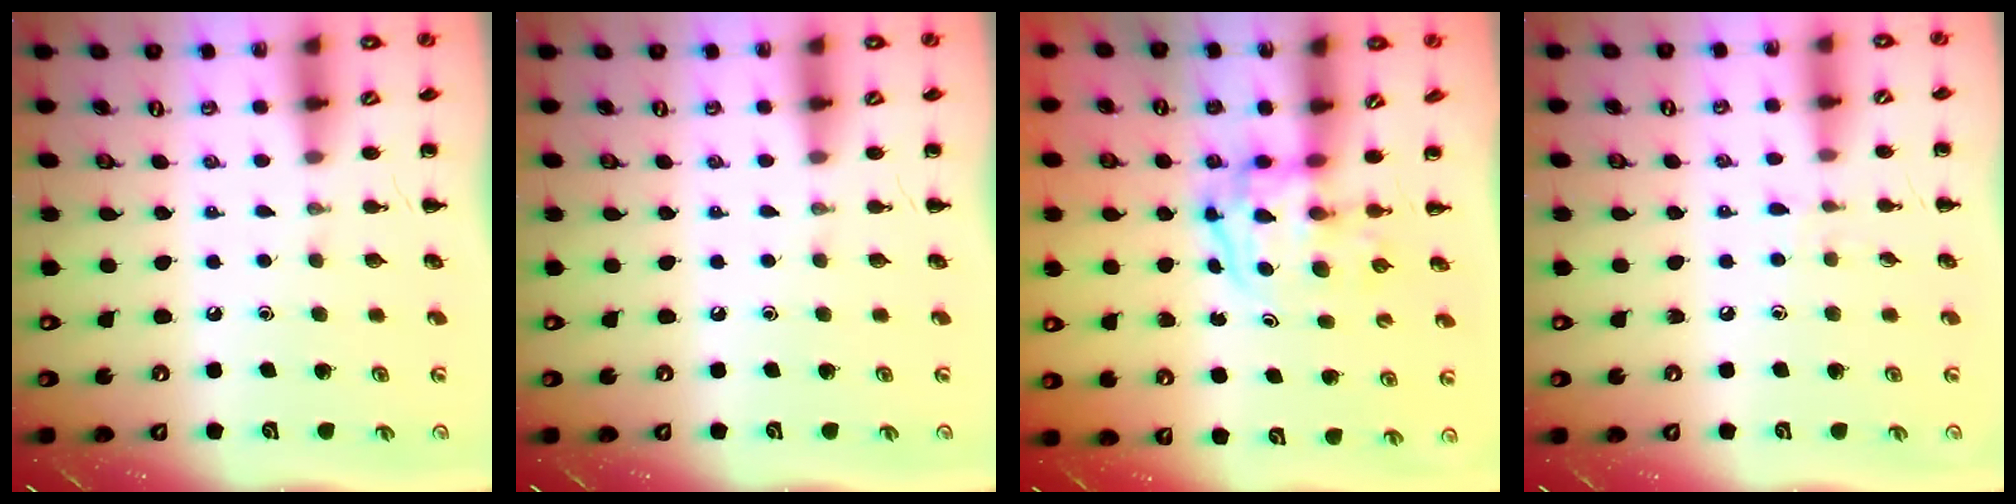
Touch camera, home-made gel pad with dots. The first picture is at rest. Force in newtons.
{"total": 0.0}
{"total": 3.6, "press": 3.5, "slide": 0.5}
{"total": 4.2, "press": 3.7, "slide": 1.8}